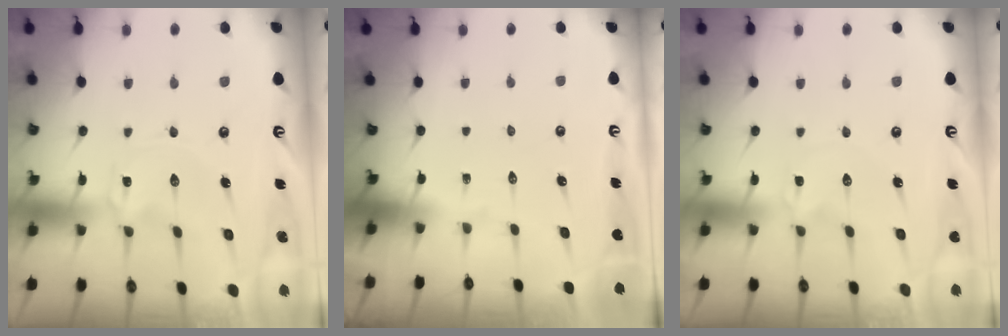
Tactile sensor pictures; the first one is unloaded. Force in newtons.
{"total": 0.0}
{"total": 0.7, "press": 0.7, "slide": 0.2}